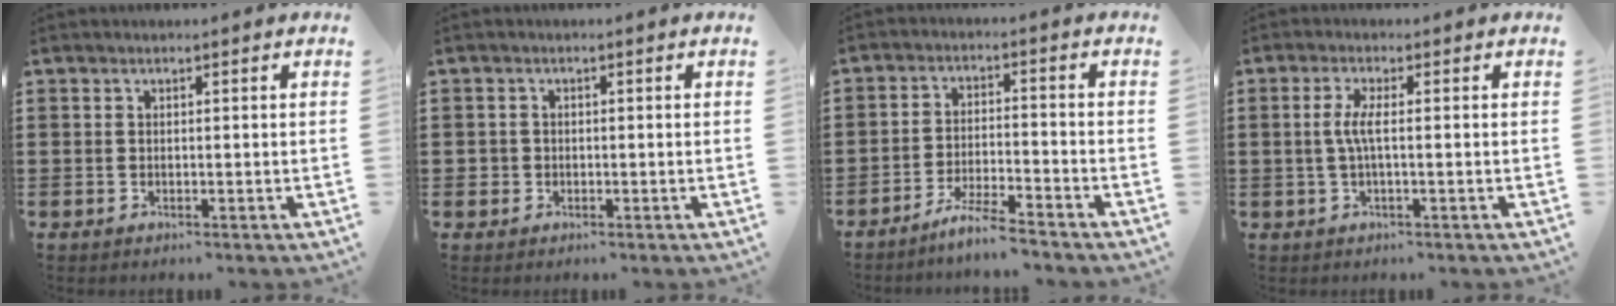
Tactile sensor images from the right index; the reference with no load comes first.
{"total": 1.2, "force": [-0.3, 1.2, 0.2], "torque": [-0.006, 0.004, -0.009]}
{"total": 5.2, "force": [-4.8, -0.4, 2.0], "torque": [-0.047, -0.009, -0.095]}
{"total": 3.3, "force": [-0.2, 0.4, 3.3], "torque": [-0.076, -0.006, -0.011]}